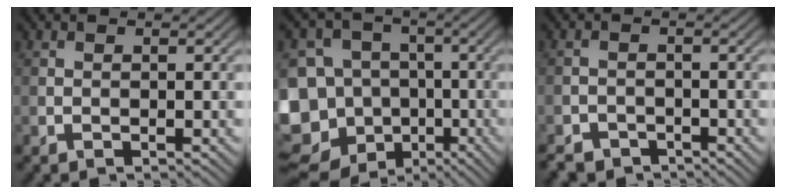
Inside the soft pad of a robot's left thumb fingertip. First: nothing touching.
{"total": 17.9, "force": [-8.0, 14.7, 6.4], "torque": [-0.181, -0.013, -0.138]}
{"total": 3.0, "force": [-2.5, 1.4, 0.6], "torque": [-0.009, -0.004, -0.051]}